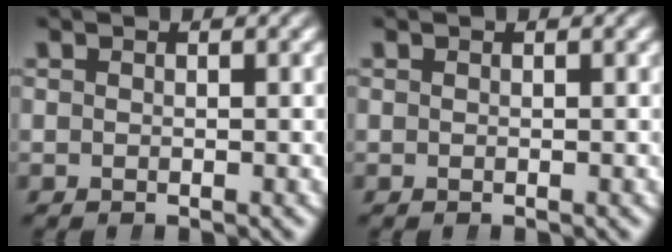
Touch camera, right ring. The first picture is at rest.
{"total": 0.0}